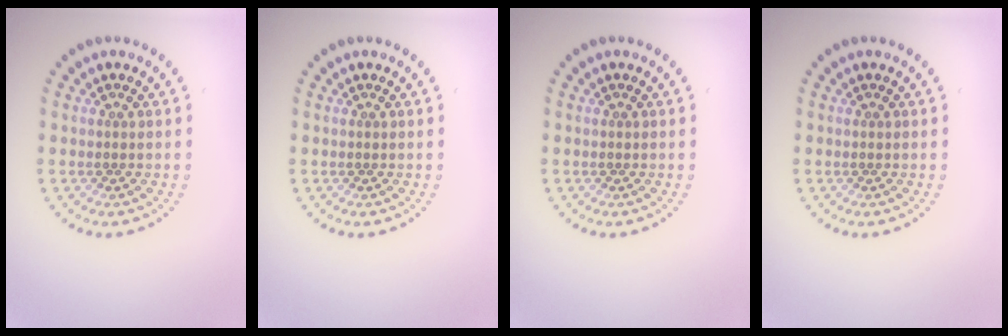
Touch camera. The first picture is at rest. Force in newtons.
{"total": 0.0}
{"total": 0.0}
{"total": 0.0}